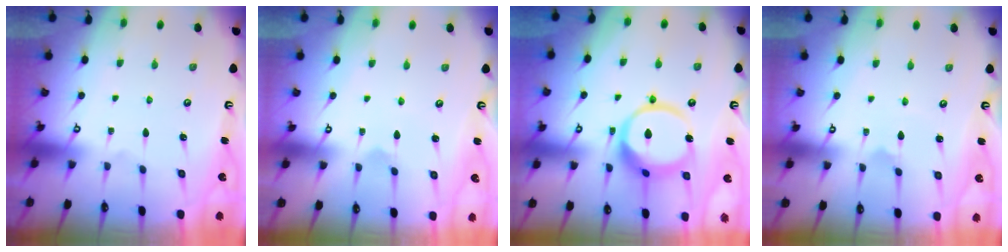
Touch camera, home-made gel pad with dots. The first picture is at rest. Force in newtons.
{"total": 1.7, "press": 1.6, "slide": 0.1}
{"total": 13.9, "press": 13.8, "slide": 1.5}
{"total": 2.0, "press": 2.0, "slide": 0.2}